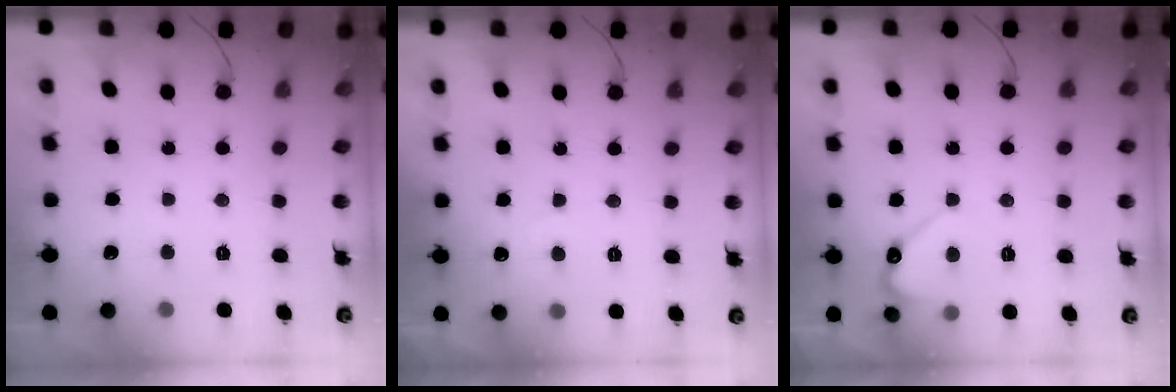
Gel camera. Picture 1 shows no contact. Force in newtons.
{"total": 1.9, "press": 1.9, "slide": 0.2}
{"total": 4.2, "press": 4.2, "slide": 0.4}